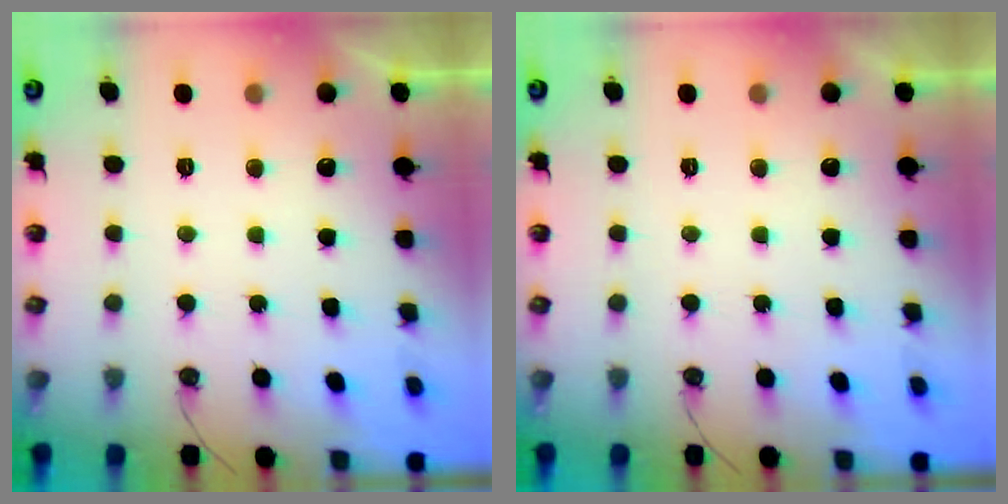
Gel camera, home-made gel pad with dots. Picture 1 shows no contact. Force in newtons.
{"total": 0.0}